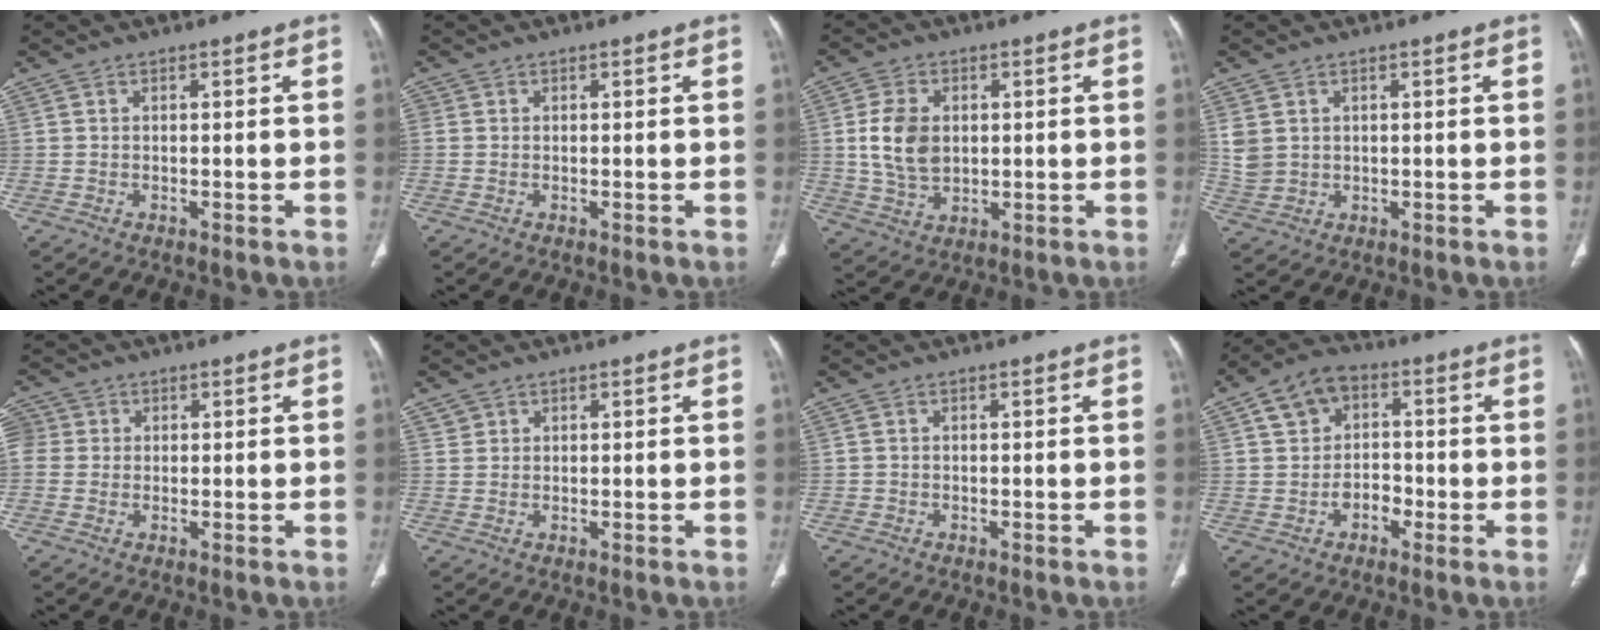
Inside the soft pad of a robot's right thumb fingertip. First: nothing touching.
{"total": 0.7, "force": [0.1, 0.7, 0.2], "torque": [0.004, 0.001, 0.000]}
{"total": 9.3, "force": [0.8, 6.6, 6.5], "torque": [-0.112, -0.003, 0.022]}
{"total": 4.1, "force": [1.0, 3.4, 2.0], "torque": [-0.041, -0.004, 0.031]}
{"total": 5.2, "force": [0.7, 4.9, 1.6], "torque": [-0.026, 0.014, 0.010]}
{"total": 1.2, "force": [0.7, 1.0, -0.1], "torque": [0.017, -0.002, 0.008]}
{"total": 0.6, "force": [-0.4, 0.4, 0.0], "torque": [-0.003, 0.003, -0.011]}
{"total": 8.8, "force": [-0.6, 7.1, 5.1], "torque": [-0.058, 0.019, -0.025]}